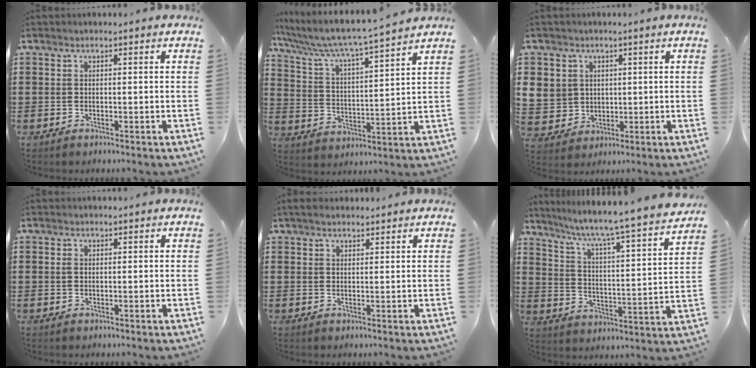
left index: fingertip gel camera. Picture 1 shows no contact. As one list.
[{"total": 6.1, "force": [5.5, -0.3, 2.6], "torque": [-0.078, -0.041, 0.086]}, {"total": 5.1, "force": [1.5, 4.9, 0.3], "torque": [-0.035, 0.010, 0.030]}, {"total": 0.7, "force": [0.1, 0.5, 0.5], "torque": [-0.013, 0.002, 0.002]}, {"total": 1.9, "force": [1.6, 0.6, 0.9], "torque": [-0.021, 0.005, 0.030]}, {"total": 5.6, "force": [4.7, -1.0, 2.8], "torque": [-0.075, -0.055, 0.066]}]